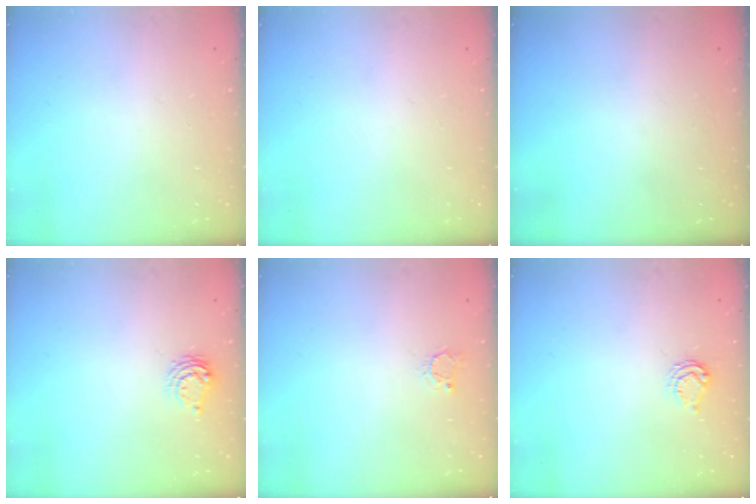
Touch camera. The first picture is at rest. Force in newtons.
{"total": 0.0}
{"total": 0.0}
{"total": 6.9, "press": 6.9, "slide": 0.7}
{"total": 3.0, "press": 3.0, "slide": 0.4}
{"total": 4.6, "press": 4.5, "slide": 0.6}